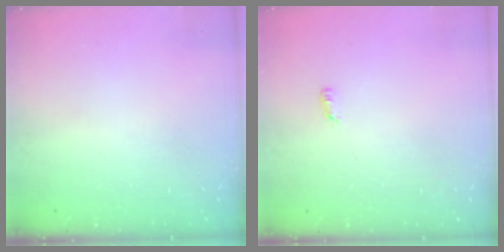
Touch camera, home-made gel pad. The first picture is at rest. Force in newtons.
{"total": 6.4, "press": 3.8, "slide": 5.1}